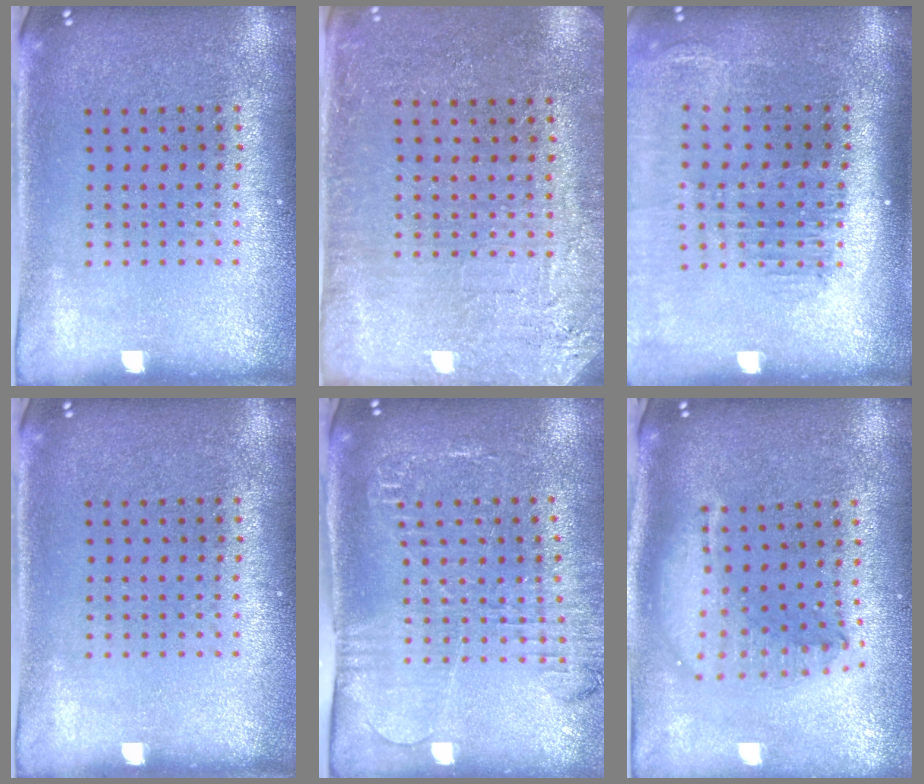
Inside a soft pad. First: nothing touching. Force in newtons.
{"total": 2.8, "press": 2.7, "slide": 0.6}
{"total": 1.7, "press": 1.5, "slide": 0.7}
{"total": 0.0}
{"total": 1.9, "press": 1.9, "slide": 0.3}
{"total": 2.1, "press": 1.7, "slide": 1.3}